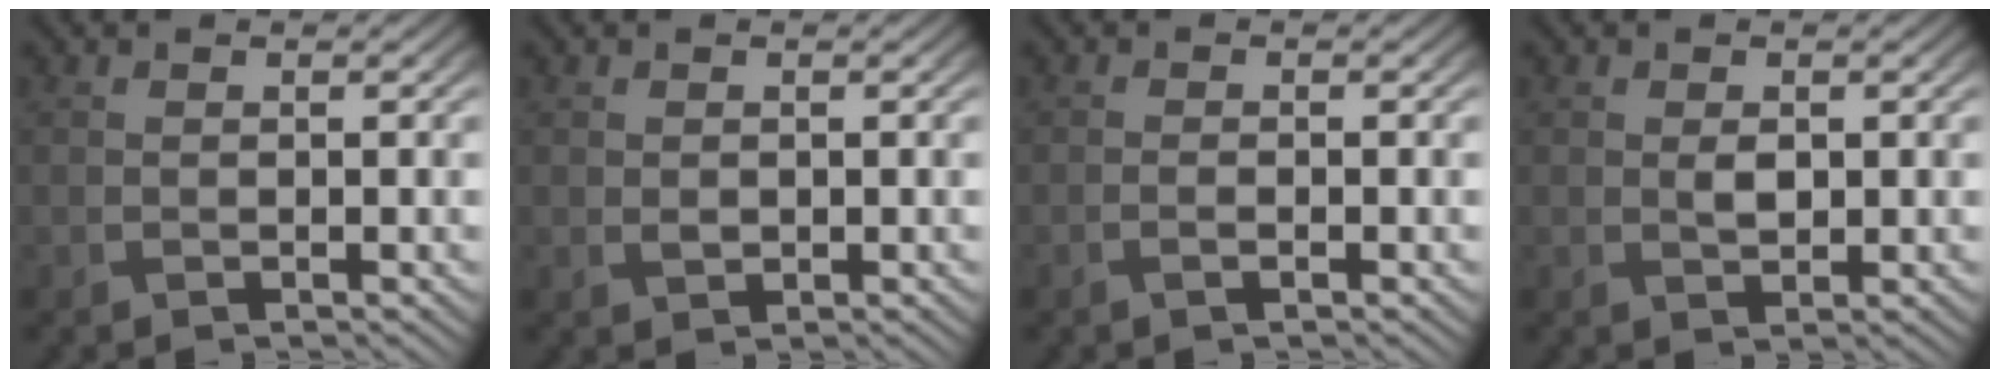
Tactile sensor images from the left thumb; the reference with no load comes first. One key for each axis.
{"total": 1.0, "fx": 0.1, "fy": 0.8, "fz": 0.6, "tx": -0.015, "ty": -0.004, "tz": 0.003}
{"total": 0.9, "fx": -0.5, "fy": 0.2, "fz": 0.7, "tx": -0.015, "ty": 0.000, "tz": -0.008}
{"total": 1.5, "fx": 0.2, "fy": 0.9, "fz": 1.2, "tx": -0.025, "ty": -0.003, "tz": 0.007}